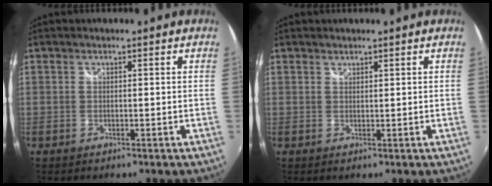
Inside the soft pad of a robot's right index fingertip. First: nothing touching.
{"total": 0.7, "force": [0.7, 0.3, 0.0], "torque": [0.002, 0.001, 0.012]}